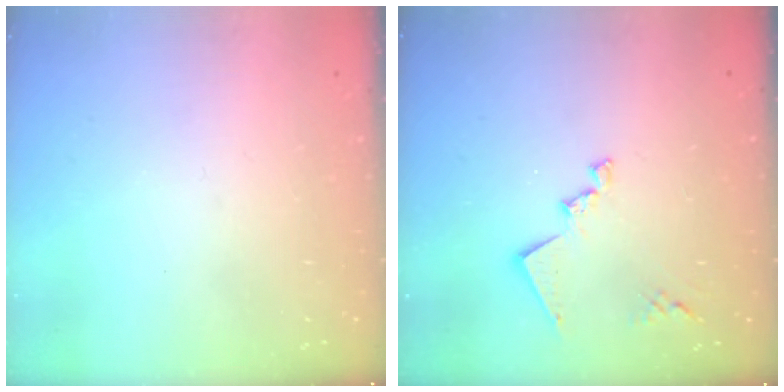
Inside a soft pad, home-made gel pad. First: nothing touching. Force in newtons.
{"total": 12.4, "press": 12.4, "slide": 0.5}